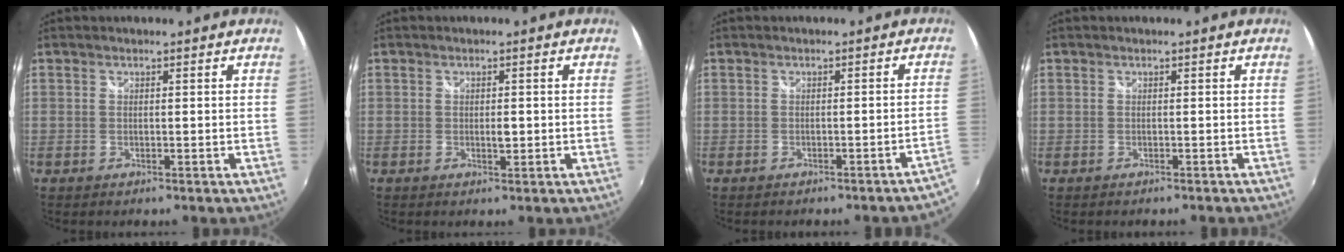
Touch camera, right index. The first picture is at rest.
{"total": 1.3, "force": [-0.3, 0.7, 1.0], "torque": [-0.018, 0.001, -0.005]}
{"total": 3.1, "force": [-2.4, -0.1, 1.9], "torque": [-0.027, -0.008, -0.030]}
{"total": 0.9, "force": [-0.6, 0.7, 0.0], "torque": [-0.006, -0.002, -0.010]}